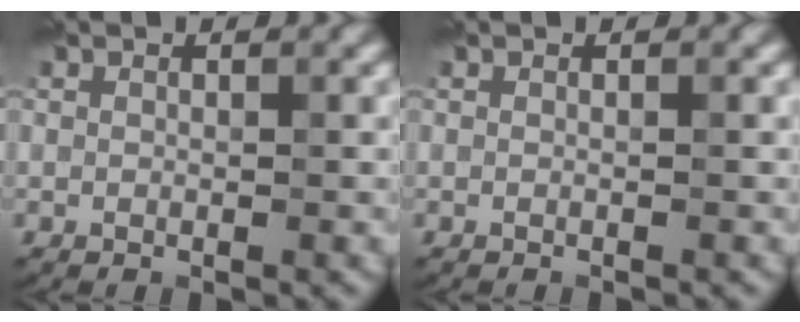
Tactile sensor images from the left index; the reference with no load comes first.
{"total": 0.6, "force": [-0.4, 0.2, 0.4], "torque": [0.002, 0.001, -0.011]}